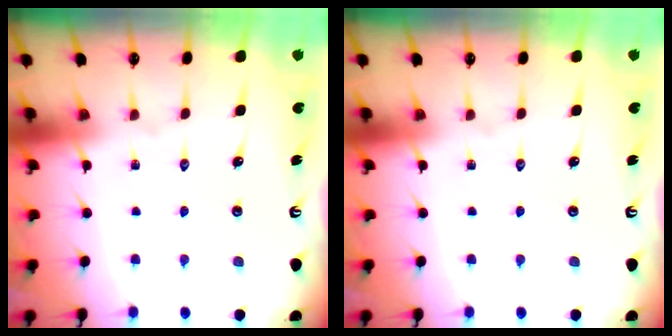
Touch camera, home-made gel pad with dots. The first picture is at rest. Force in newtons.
{"total": 0.0}